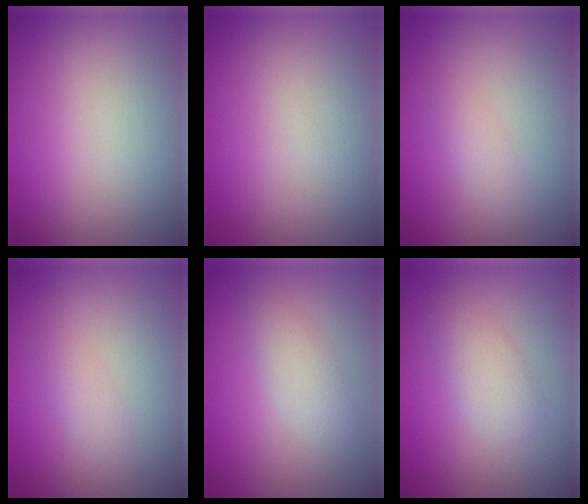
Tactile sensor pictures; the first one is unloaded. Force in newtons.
{"total": 0.0}
{"total": 1.2, "press": 1.2, "slide": 0.1}
{"total": 1.2, "press": 1.2, "slide": 0.1}
{"total": 2.3, "press": 2.3, "slide": 0.1}
{"total": 2.7, "press": 2.7, "slide": 0.1}